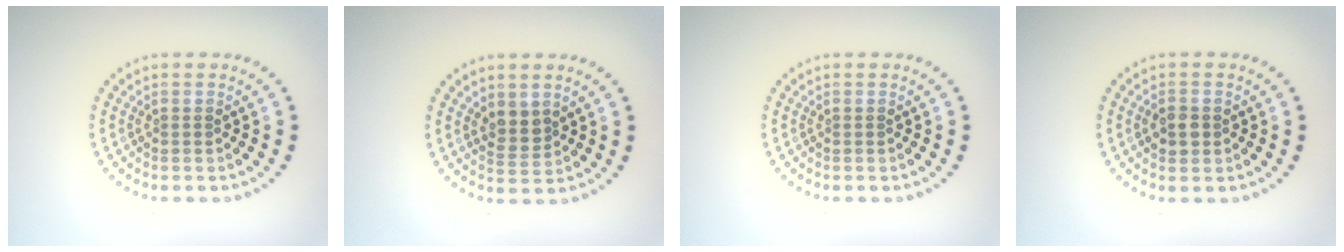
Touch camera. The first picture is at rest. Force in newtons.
{"total": 2.0, "press": 1.8, "slide": 0.9}
{"total": 0.0}
{"total": 1.8, "press": 1.7, "slide": 0.3}